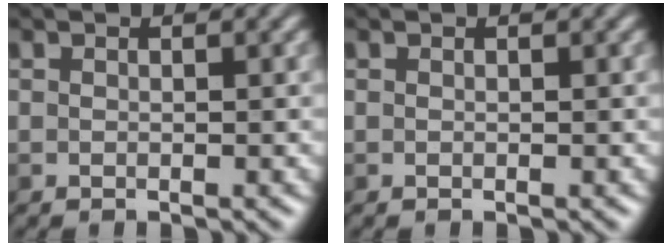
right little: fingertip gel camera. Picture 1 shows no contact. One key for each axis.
{"total": 0.0}